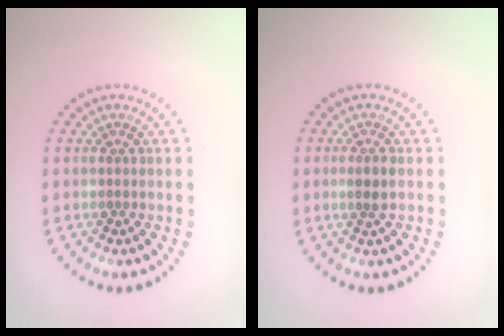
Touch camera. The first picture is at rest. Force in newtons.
{"total": 1.6, "press": 1.4, "slide": 0.6}